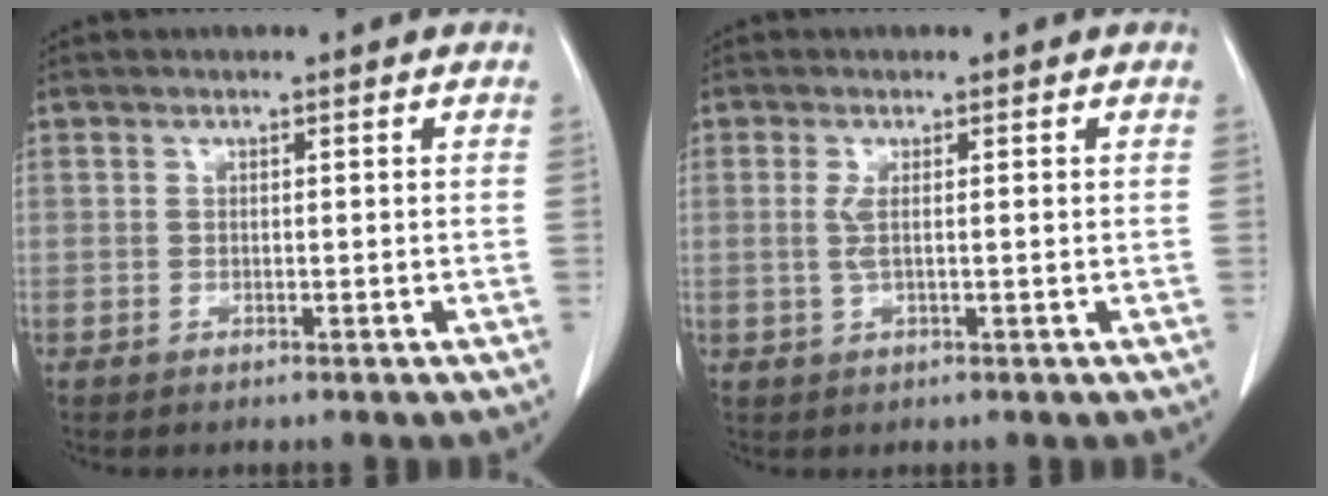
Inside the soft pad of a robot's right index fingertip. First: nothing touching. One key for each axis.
{"total": 2.3, "fx": 0.2, "fy": 0.2, "fz": 2.3, "tx": -0.052, "ty": 0.003, "tz": 0.006}